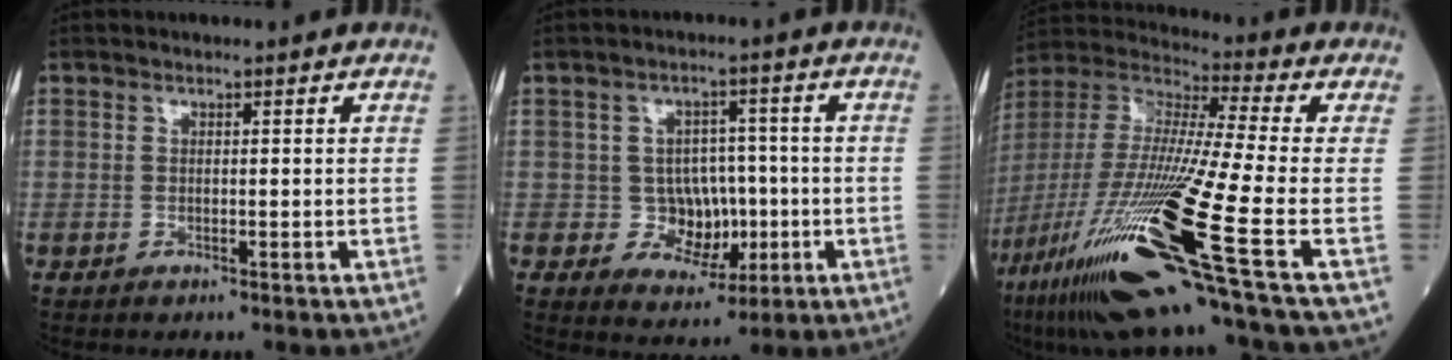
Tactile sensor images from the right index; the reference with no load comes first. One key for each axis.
{"total": 4.9, "fx": -0.5, "fy": 4.3, "fz": 2.3, "tx": -0.022, "ty": 0.008, "tz": 0.003}
{"total": 27.2, "fx": -13.2, "fy": 0.2, "fz": 23.8, "tx": -0.497, "ty": -0.061, "tz": -0.245}